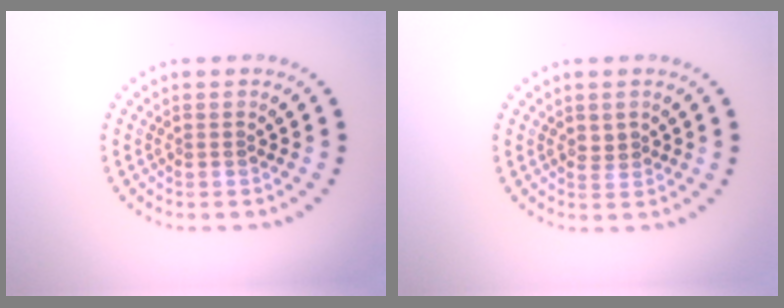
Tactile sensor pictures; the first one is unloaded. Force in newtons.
{"total": 1.0, "press": 0.9, "slide": 0.5}